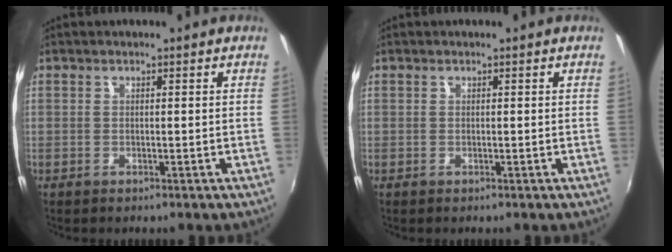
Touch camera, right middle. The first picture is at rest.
{"total": 0.0}